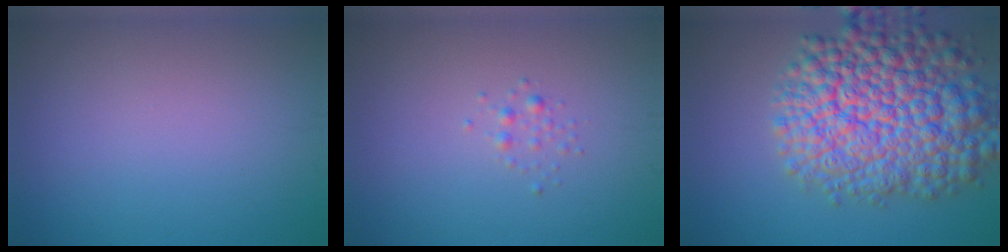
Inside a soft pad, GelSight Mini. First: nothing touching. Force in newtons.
{"total": 0.8, "press": 0.8, "slide": 0.0}
{"total": 12.8, "press": 12.8, "slide": 0.5}